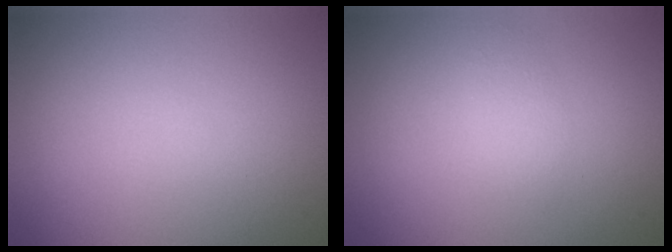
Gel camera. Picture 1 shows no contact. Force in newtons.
{"total": 1.1, "press": 1.1, "slide": 0.1}